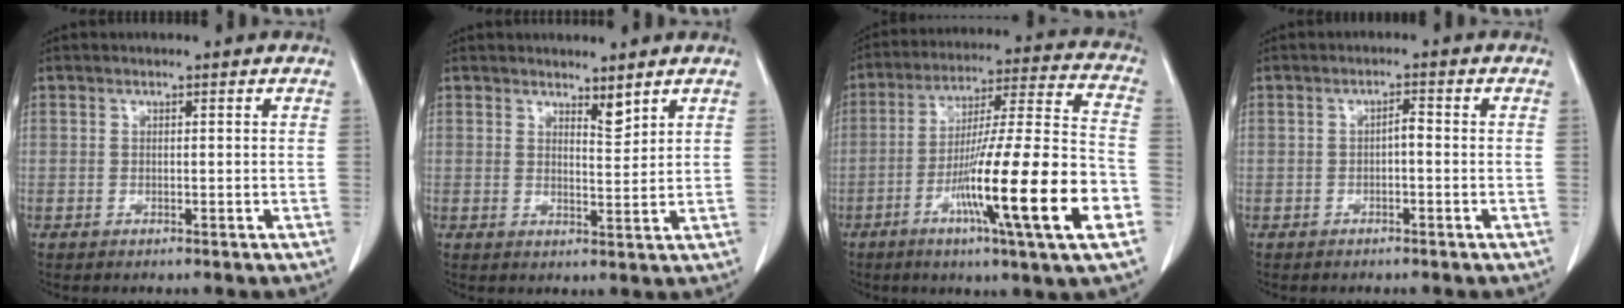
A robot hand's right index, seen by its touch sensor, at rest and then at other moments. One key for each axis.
{"total": 2.5, "fx": 2.1, "fy": 0.4, "fz": 1.2, "tx": -0.023, "ty": -0.012, "tz": 0.040}
{"total": 21.7, "fx": -7.8, "fy": 0.0, "fz": 20.2, "tx": -0.315, "ty": -0.019, "tz": -0.132}
{"total": 1.5, "fx": -0.4, "fy": 0.4, "fz": 1.4, "tx": -0.021, "ty": 0.004, "tz": -0.008}